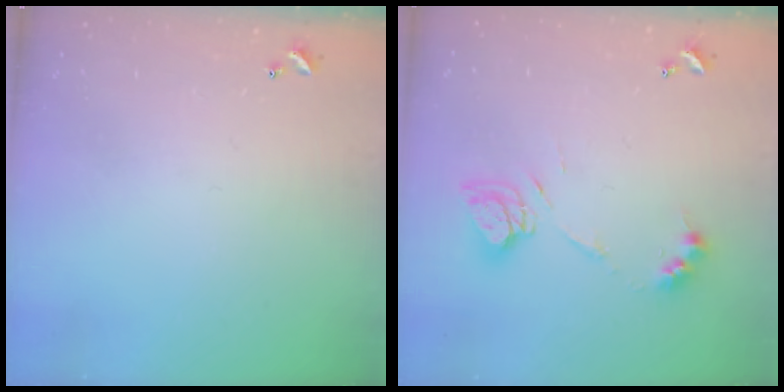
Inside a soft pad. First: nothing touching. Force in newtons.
{"total": 10.9, "press": 10.9, "slide": 1.0}